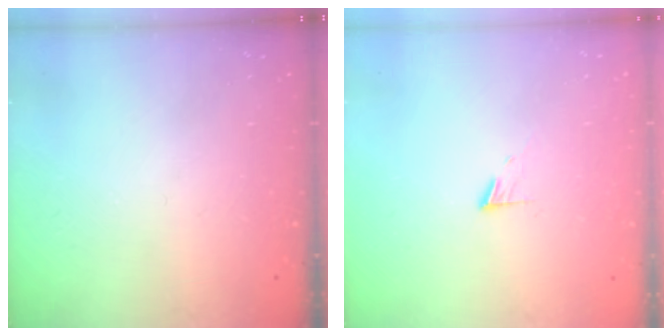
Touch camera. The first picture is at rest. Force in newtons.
{"total": 5.1, "press": 5.1, "slide": 0.6}